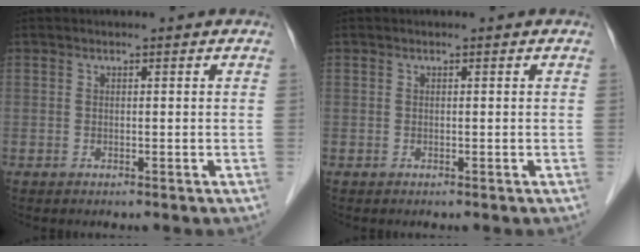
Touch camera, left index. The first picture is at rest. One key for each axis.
{"total": 0.0}